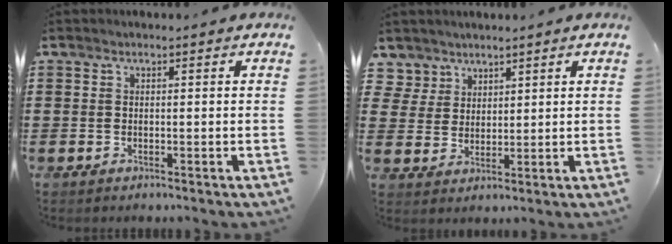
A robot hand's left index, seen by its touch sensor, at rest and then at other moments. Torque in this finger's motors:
{"motor_torque": [0.04, 0.20, -0.12, -0.07]}